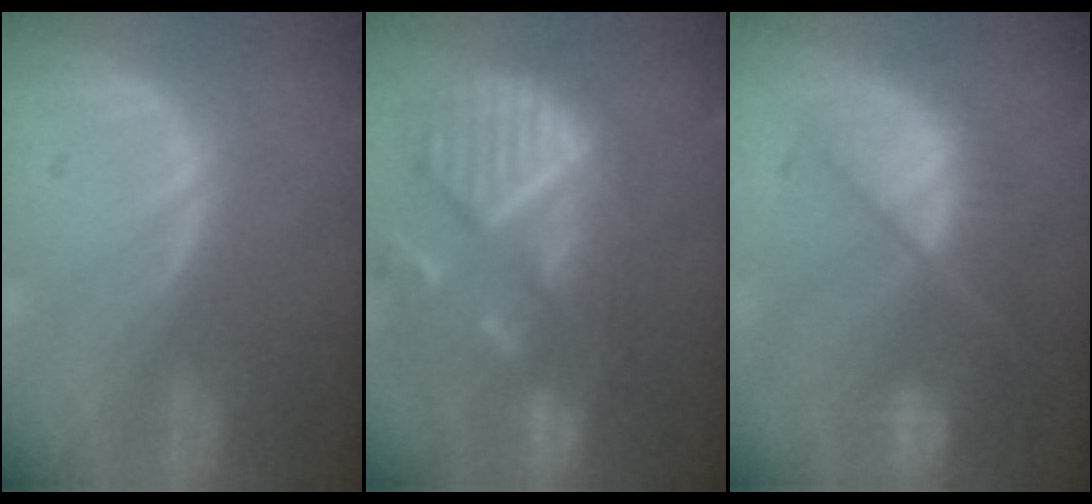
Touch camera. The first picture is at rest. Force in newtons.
{"total": 11.8, "press": 10.4, "slide": 5.5}
{"total": 9.7, "press": 8.3, "slide": 5.0}